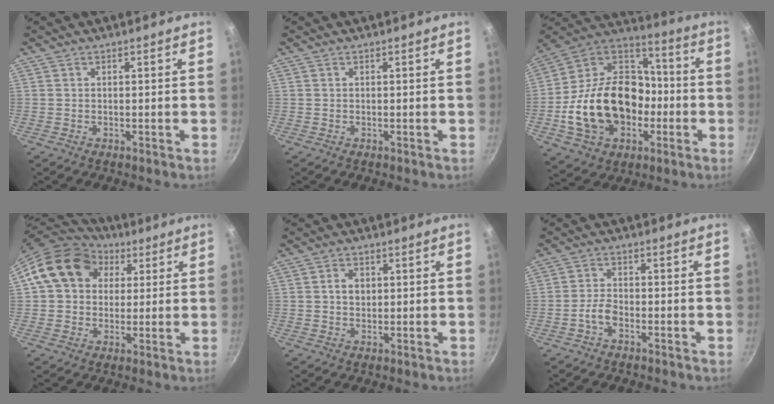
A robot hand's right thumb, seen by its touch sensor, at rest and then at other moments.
{"total": 0.0}
{"total": 26.0, "force": [-5.1, 18.8, 17.1], "torque": [-0.276, 0.066, -0.078]}
{"total": 15.6, "force": [4.5, 12.6, 7.9], "torque": [-0.119, 0.020, 0.064]}
{"total": 3.1, "force": [0.6, 2.5, 1.8], "torque": [-0.015, 0.000, 0.007]}
{"total": 3.1, "force": [-1.8, 1.5, 2.1], "torque": [-0.043, 0.019, -0.039]}